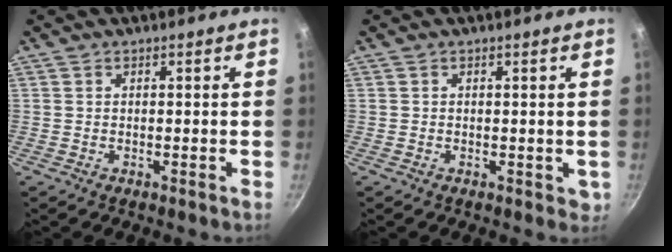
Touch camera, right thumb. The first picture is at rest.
{"total": 1.4, "force": [0.1, 1.2, 0.8], "torque": [-0.004, 0.000, 0.001]}